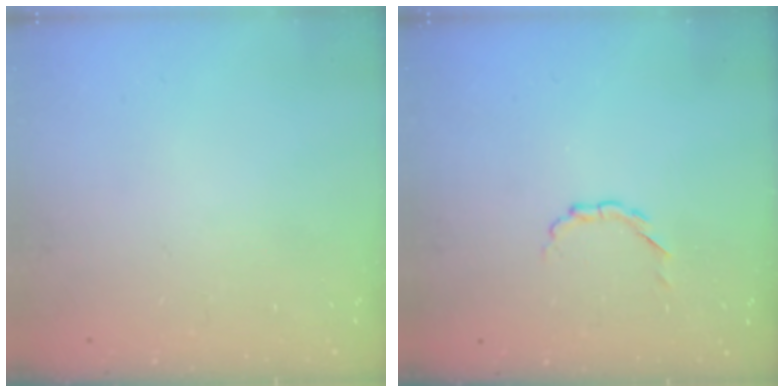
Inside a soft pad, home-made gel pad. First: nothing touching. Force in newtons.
{"total": 2.7, "press": 2.5, "slide": 1.0}